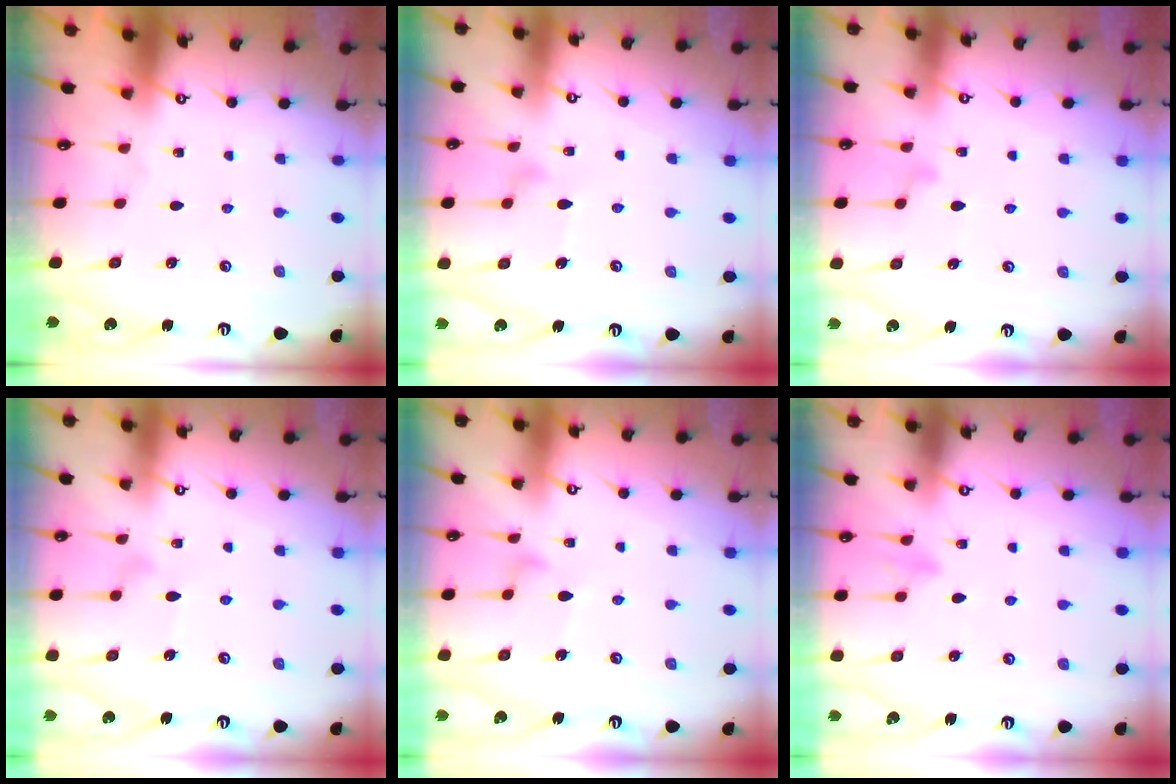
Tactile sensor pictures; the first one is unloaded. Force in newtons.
{"total": 9.7, "press": 9.7, "slide": 0.4}
{"total": 8.5, "press": 8.5, "slide": 0.6}
{"total": 8.3, "press": 8.2, "slide": 0.4}
{"total": 7.6, "press": 7.6, "slide": 0.5}
{"total": 8.1, "press": 8.1, "slide": 0.6}